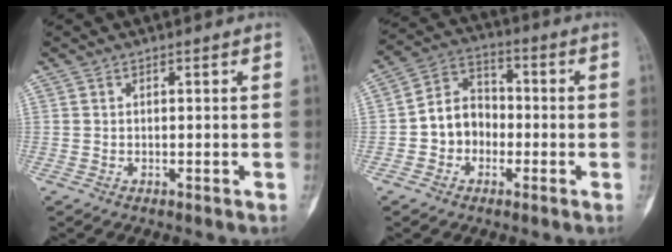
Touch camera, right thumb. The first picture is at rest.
{"total": 8.6, "force": [-1.8, 7.3, 4.3], "torque": [-0.043, 0.038, -0.046]}